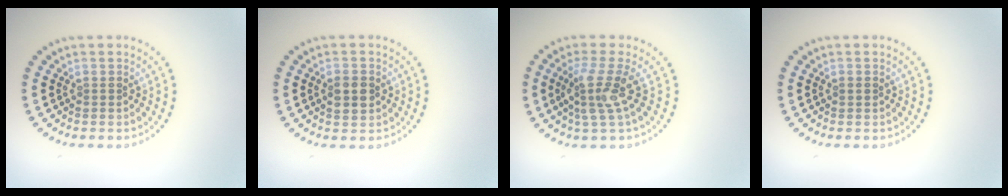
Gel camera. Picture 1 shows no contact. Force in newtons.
{"total": 2.7, "press": 2.7, "slide": 0.2}
{"total": 3.3, "press": 2.5, "slide": 2.1}
{"total": 0.8, "press": 0.7, "slide": 0.1}